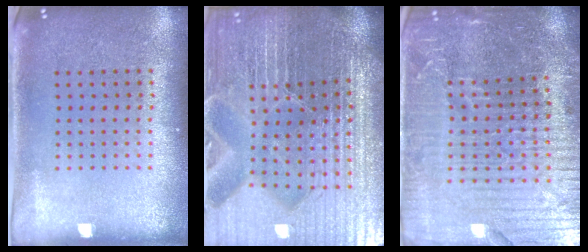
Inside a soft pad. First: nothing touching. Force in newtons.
{"total": 6.6, "press": 5.9, "slide": 2.9}
{"total": 6.3, "press": 5.6, "slide": 2.9}